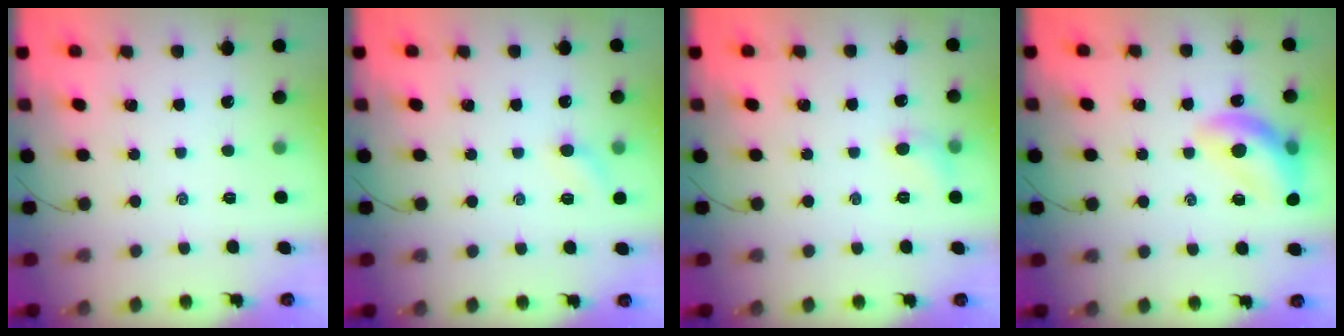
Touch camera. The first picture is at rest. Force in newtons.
{"total": 5.7, "press": 5.3, "slide": 2.0}
{"total": 5.4, "press": 5.1, "slide": 1.6}
{"total": 15.7, "press": 15.4, "slide": 3.3}